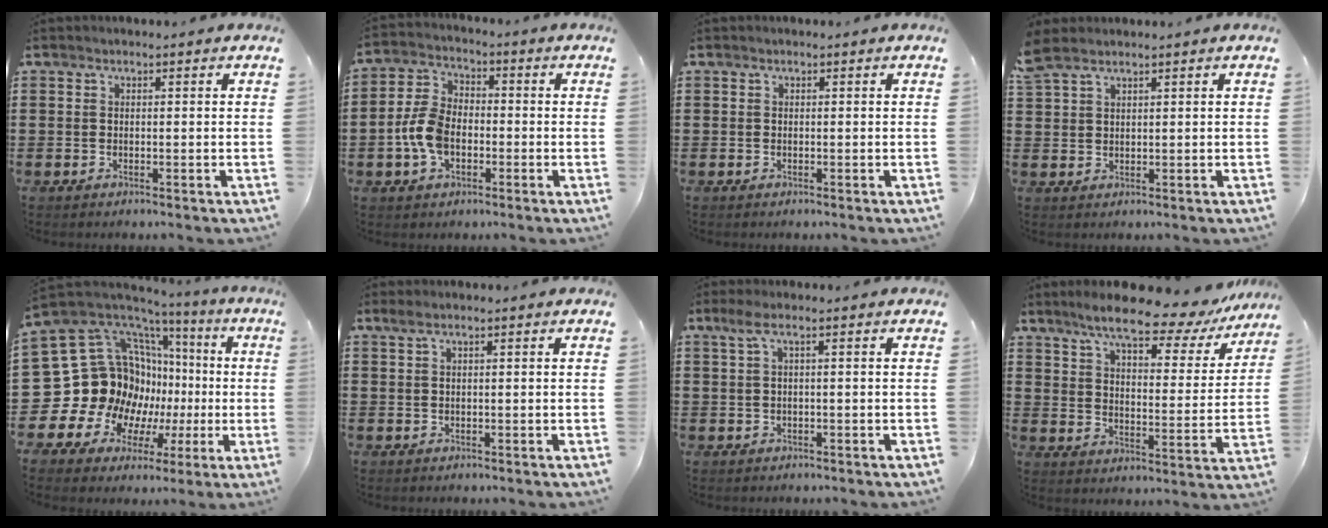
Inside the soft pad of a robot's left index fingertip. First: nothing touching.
{"total": 7.3, "force": [-1.9, 4.7, 5.3], "torque": [-0.141, 0.001, -0.045]}
{"total": 0.0}
{"total": 2.5, "force": [2.1, 0.9, 1.1], "torque": [-0.027, 0.004, 0.040]}
{"total": 19.1, "force": [-1.1, 16.8, 9.0], "torque": [-0.245, -0.038, 0.026]}
{"total": 0.9, "force": [0.4, 0.0, 0.9], "torque": [-0.016, -0.002, 0.007]}
{"total": 2.1, "force": [0.1, 0.2, 2.1], "torque": [-0.047, -0.001, -0.002]}
{"total": 10.0, "force": [8.4, 1.0, 5.4], "torque": [-0.112, -0.044, 0.137]}